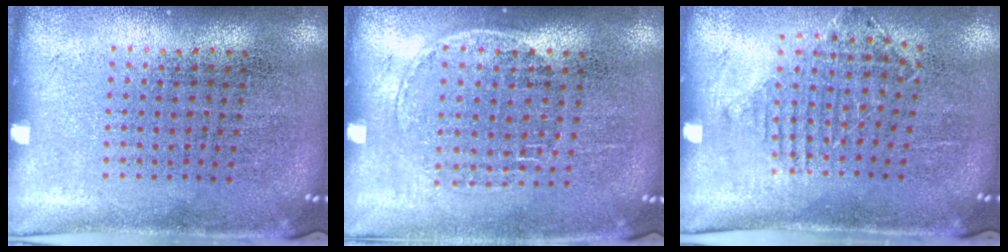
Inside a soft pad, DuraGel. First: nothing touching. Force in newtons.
{"total": 1.2, "press": 1.0, "slide": 0.7}
{"total": 1.2, "press": 1.1, "slide": 0.4}